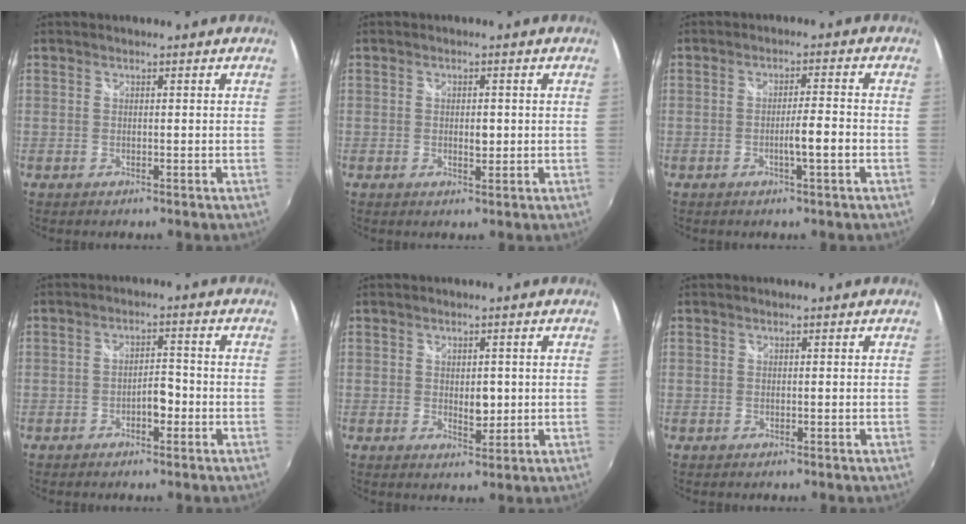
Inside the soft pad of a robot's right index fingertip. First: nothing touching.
{"total": 2.3, "force": [-0.1, 1.2, 2.0], "torque": [-0.031, -0.002, -0.001]}
{"total": 4.2, "force": [-1.6, -0.2, 3.8], "torque": [-0.065, -0.002, -0.025]}
{"total": 3.3, "force": [-1.7, 1.4, 2.4], "torque": [-0.043, 0.004, -0.028]}
{"total": 3.3, "force": [0.0, 2.1, 2.6], "torque": [-0.038, -0.006, 0.002]}
{"total": 0.0}